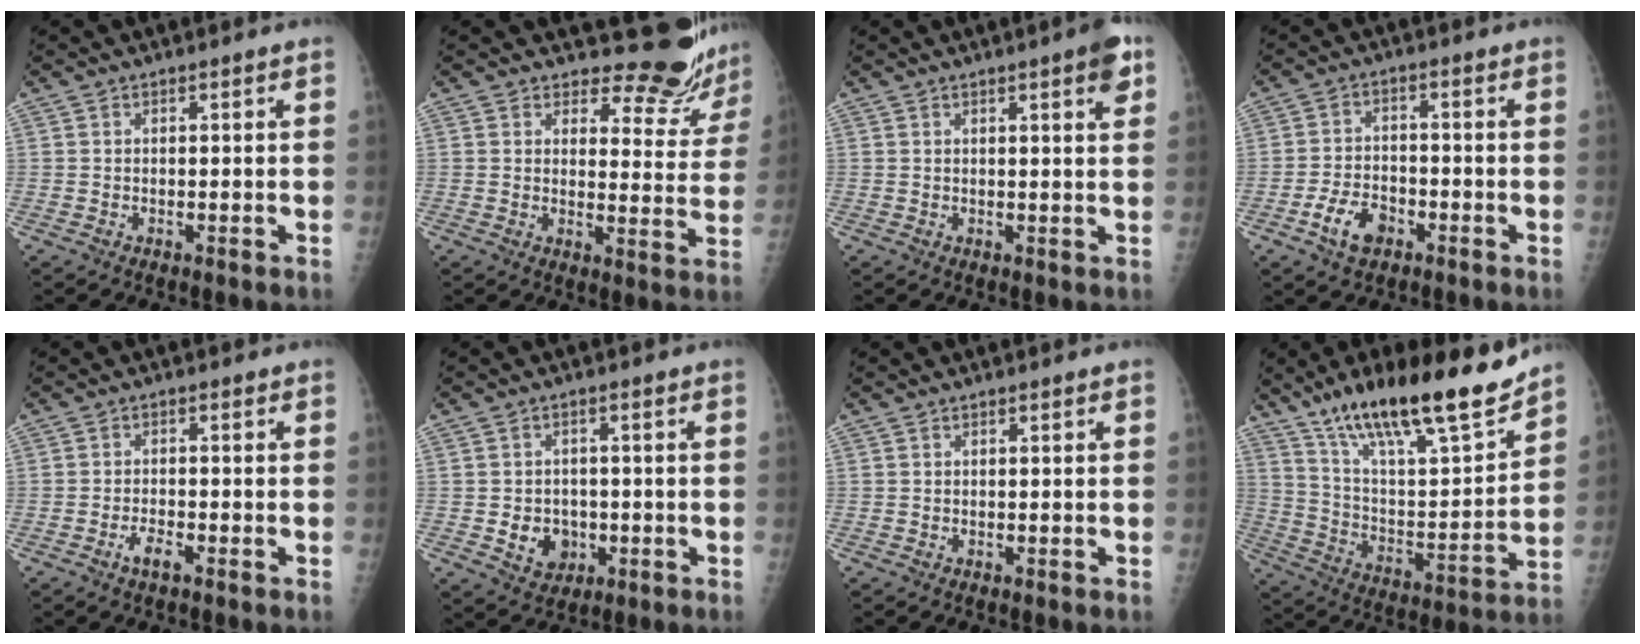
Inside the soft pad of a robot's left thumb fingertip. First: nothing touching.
{"total": 10.9, "force": [10.6, 2.4, 0.6], "torque": [0.026, -0.117, 0.114]}
{"total": 4.4, "force": [2.3, 0.7, 3.7], "torque": [-0.041, -0.007, 0.026]}
{"total": 6.6, "force": [-3.3, 4.2, 3.8], "torque": [-0.060, 0.019, -0.058]}
{"total": 2.8, "force": [-1.7, 1.0, 1.9], "torque": [-0.038, 0.007, -0.033]}
{"total": 6.1, "force": [-1.1, 5.2, 2.9], "torque": [-0.018, 0.006, -0.009]}
{"total": 0.0}
{"total": 24.3, "force": [17.9, 5.7, 15.4], "torque": [-0.226, -0.075, 0.305]}